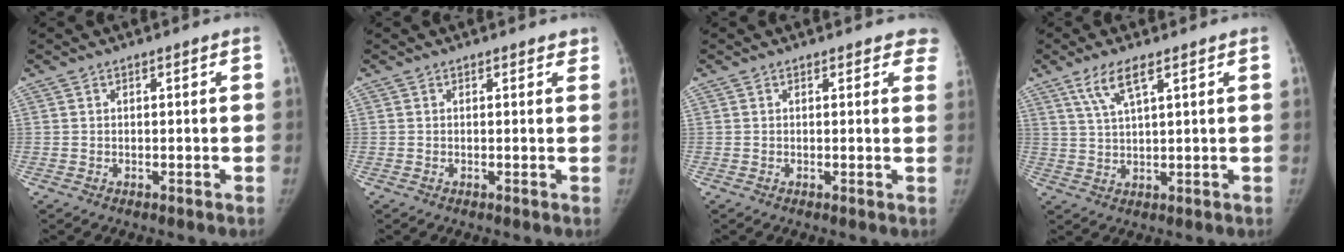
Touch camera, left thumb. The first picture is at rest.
{"total": 1.1, "force": [0.8, 0.6, 0.3], "torque": [0.008, -0.004, 0.004]}
{"total": 3.6, "force": [3.0, 1.7, 0.7], "torque": [0.029, -0.012, 0.012]}
{"total": 5.7, "force": [3.2, 1.2, 4.6], "torque": [-0.098, -0.009, 0.068]}